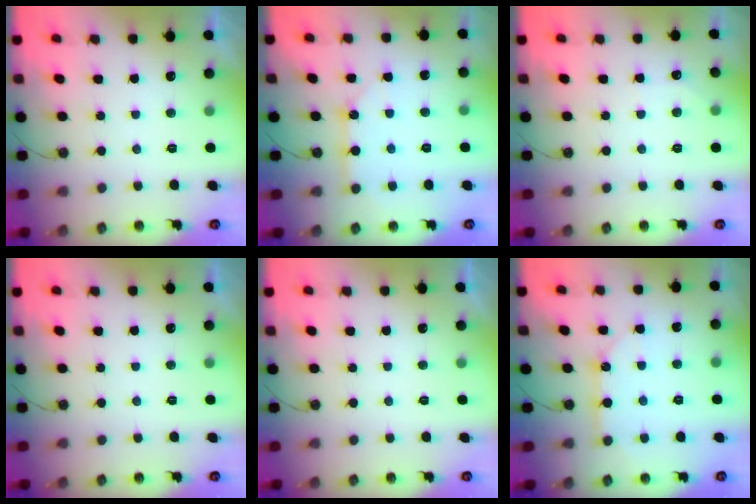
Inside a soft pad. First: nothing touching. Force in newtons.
{"total": 8.5, "press": 8.5, "slide": 0.7}
{"total": 2.8, "press": 2.8, "slide": 0.4}
{"total": 0.8, "press": 0.5, "slide": 0.6}
{"total": 0.0}
{"total": 9.1, "press": 9.1, "slide": 0.8}